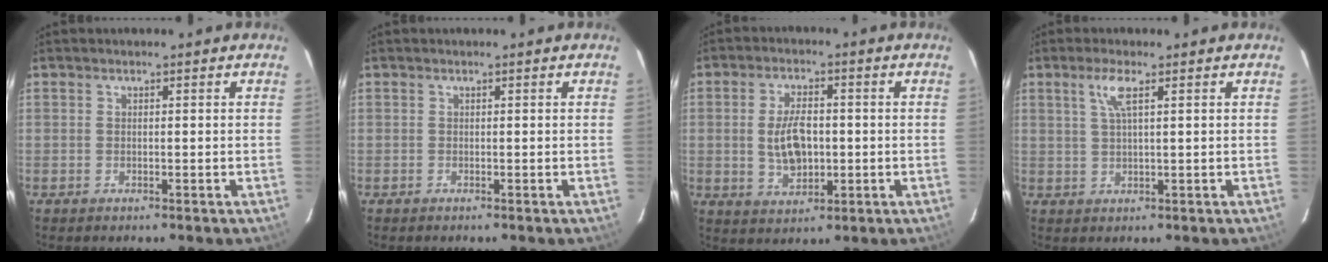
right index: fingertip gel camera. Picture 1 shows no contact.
{"total": 0.0}
{"total": 8.1, "force": [-0.3, 4.4, 6.9], "torque": [-0.134, 0.001, 0.002]}
{"total": 3.6, "force": [1.7, 0.3, 3.2], "torque": [-0.065, 0.004, 0.033]}